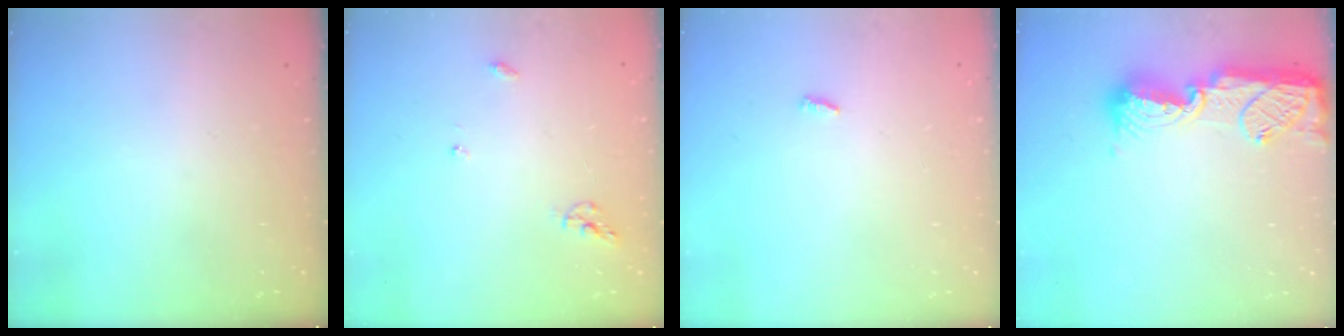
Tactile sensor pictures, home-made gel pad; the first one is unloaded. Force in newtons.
{"total": 5.8, "press": 5.8, "slide": 0.2}
{"total": 2.8, "press": 2.7, "slide": 0.3}
{"total": 15.5, "press": 15.4, "slide": 0.9}